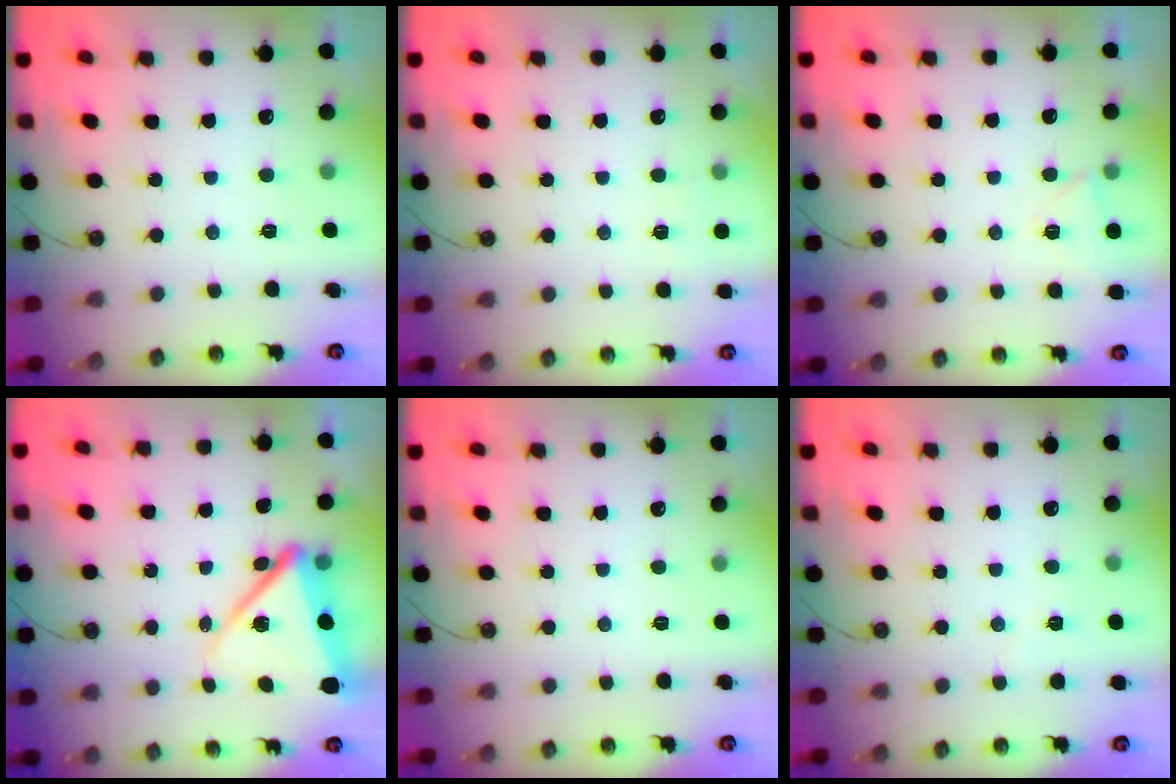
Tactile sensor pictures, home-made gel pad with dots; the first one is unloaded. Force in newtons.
{"total": 2.2, "press": 2.1, "slide": 0.2}
{"total": 4.3, "press": 4.1, "slide": 1.3}
{"total": 11.7, "press": 11.5, "slide": 2.0}
{"total": 0.0}
{"total": 3.0, "press": 2.7, "slide": 1.5}